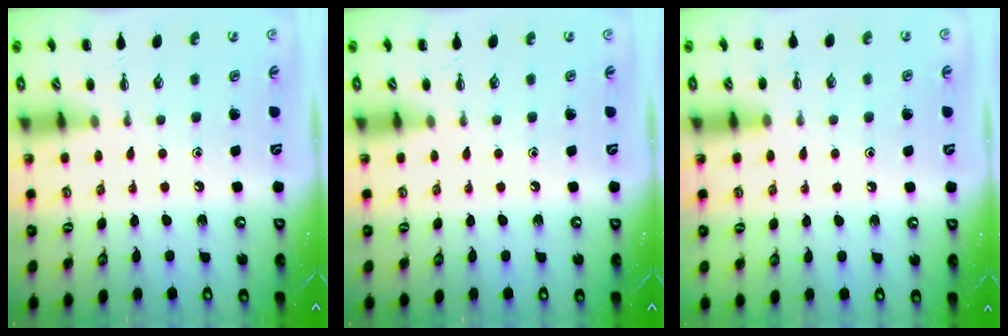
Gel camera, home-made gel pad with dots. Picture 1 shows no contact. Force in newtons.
{"total": 0.0}
{"total": 6.0, "press": 5.6, "slide": 2.2}